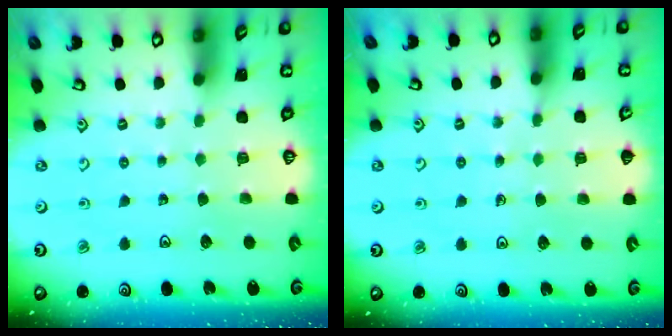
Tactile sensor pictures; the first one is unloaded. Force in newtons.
{"total": 4.9, "press": 4.7, "slide": 1.2}